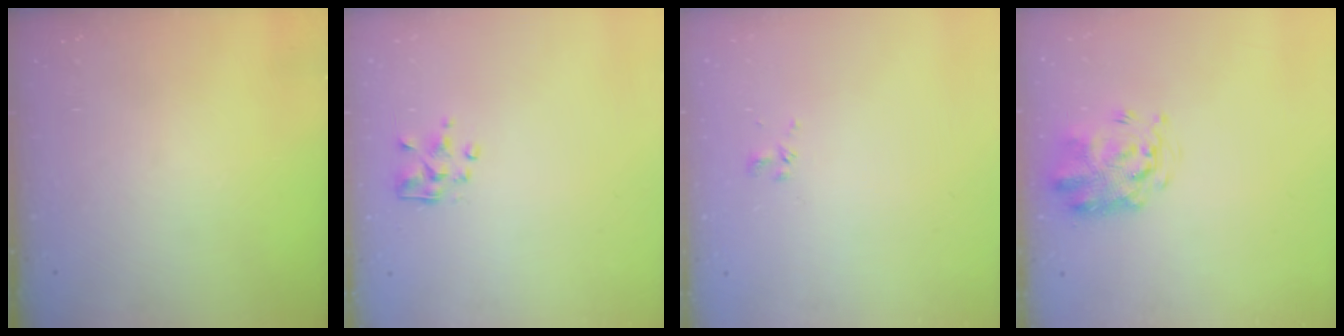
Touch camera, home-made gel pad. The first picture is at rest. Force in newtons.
{"total": 2.4, "press": 2.4, "slide": 0.2}
{"total": 1.7, "press": 1.5, "slide": 0.8}
{"total": 3.8, "press": 3.7, "slide": 0.7}